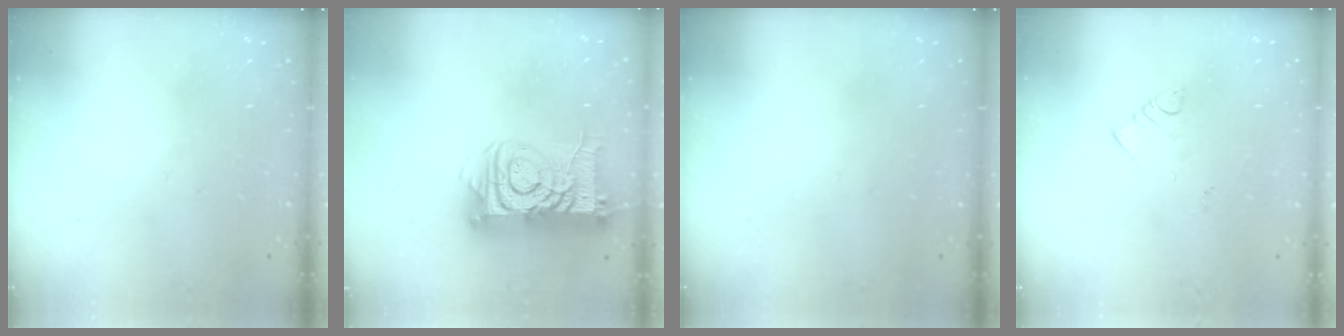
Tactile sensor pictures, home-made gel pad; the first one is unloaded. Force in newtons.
{"total": 15.4, "press": 15.4, "slide": 1.3}
{"total": 0.0}
{"total": 2.7, "press": 2.7, "slide": 0.6}